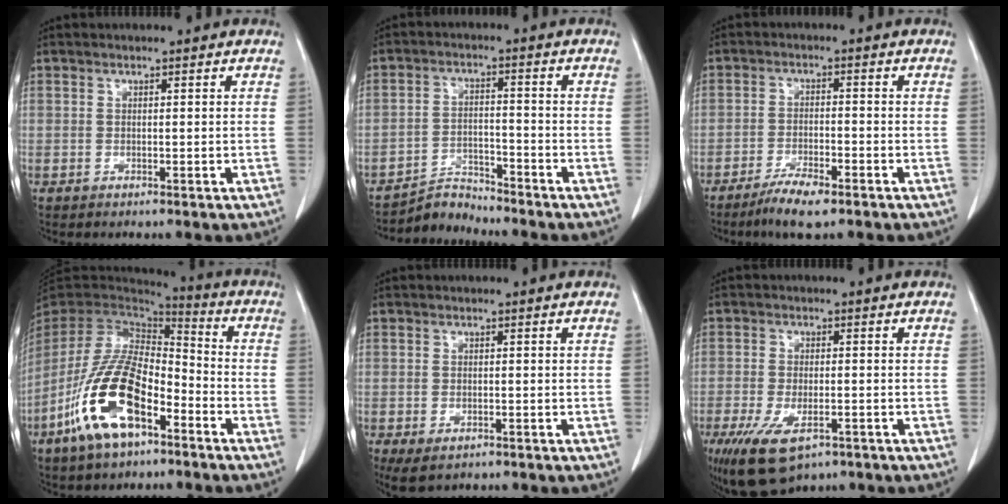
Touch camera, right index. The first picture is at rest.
{"total": 5.3, "force": [-5.2, 0.2, -1.0], "torque": [0.017, 0.004, -0.090]}
{"total": 5.8, "force": [-4.2, 1.0, 4.0], "torque": [-0.076, -0.009, -0.071]}
{"total": 16.4, "force": [-7.6, 6.4, 13.1], "torque": [-0.273, -0.003, -0.141]}
{"total": 4.1, "force": [-2.5, 2.1, 2.6], "torque": [-0.048, -0.010, -0.034]}
{"total": 10.0, "force": [-5.8, 4.3, 6.9], "torque": [-0.132, -0.017, -0.092]}